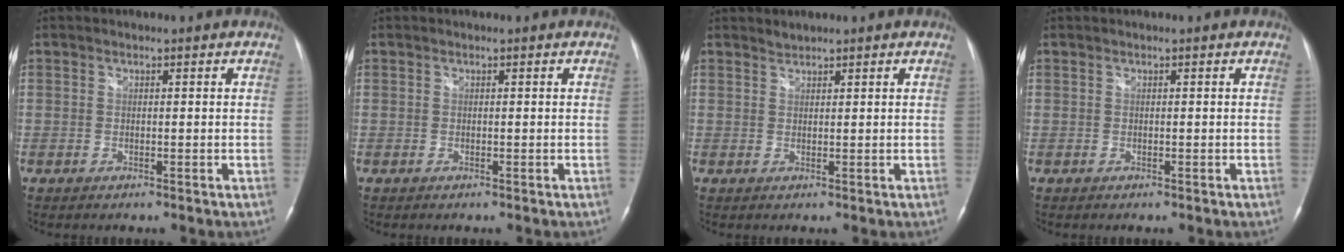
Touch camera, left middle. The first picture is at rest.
{"total": 0.0}
{"total": 1.0, "force": [1.0, 0.2, -0.1], "torque": [0.000, 0.001, 0.018]}
{"total": 0.0}